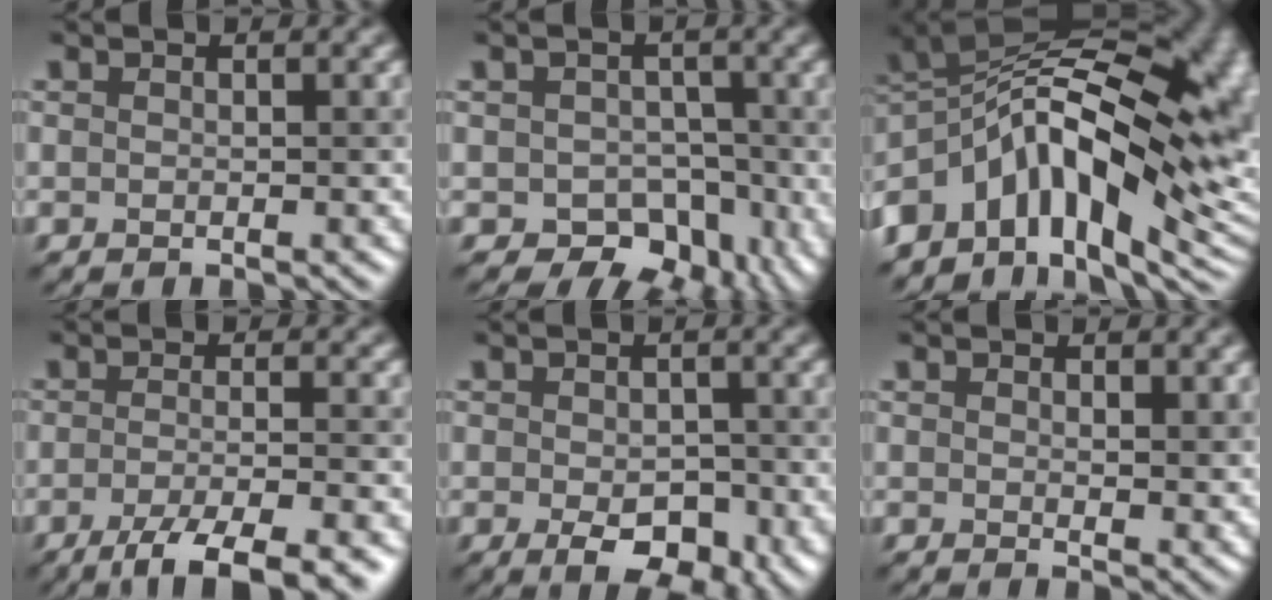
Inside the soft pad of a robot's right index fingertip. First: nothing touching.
{"total": 5.6, "force": [-1.4, 4.5, 3.0], "torque": [-0.020, -0.010, -0.021]}
{"total": 16.1, "force": [-2.3, 8.6, 13.4], "torque": [-0.221, 0.012, -0.034]}
{"total": 6.1, "force": [-3.8, 1.2, 4.6], "torque": [-0.068, -0.001, -0.068]}
{"total": 5.1, "force": [-1.5, 2.9, 3.9], "torque": [-0.059, -0.010, -0.021]}
{"total": 2.1, "force": [1.0, 0.8, 1.6], "torque": [-0.021, -0.008, 0.019]}